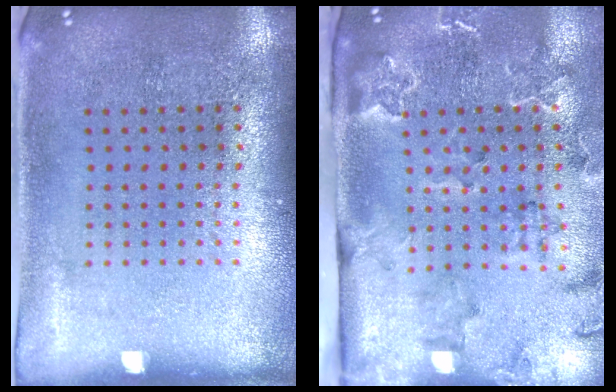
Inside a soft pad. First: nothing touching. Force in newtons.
{"total": 2.3, "press": 2.3, "slide": 0.4}